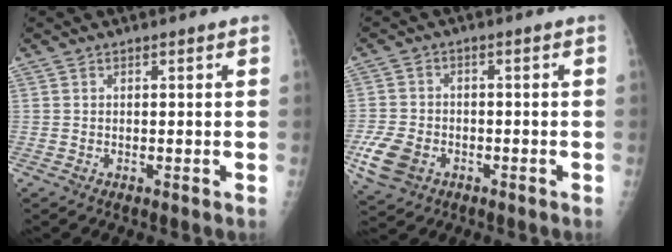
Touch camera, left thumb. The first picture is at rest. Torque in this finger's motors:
{"motor_torque": [0.43, 1.67, 0.45, -0.31, 0.33]}